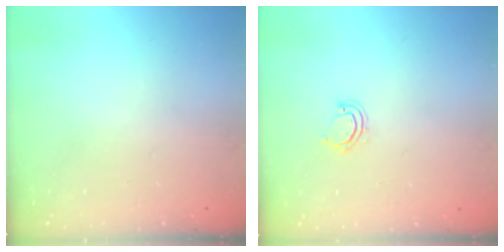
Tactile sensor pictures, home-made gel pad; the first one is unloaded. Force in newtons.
{"total": 3.7, "press": 3.7, "slide": 0.3}